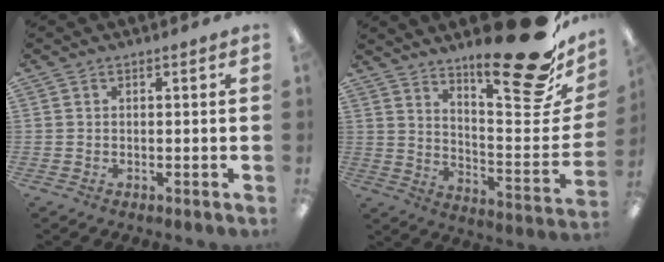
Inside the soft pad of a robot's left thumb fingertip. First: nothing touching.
{"total": 23.6, "force": [17.5, 5.8, 14.7], "torque": [-0.185, -0.135, 0.278]}